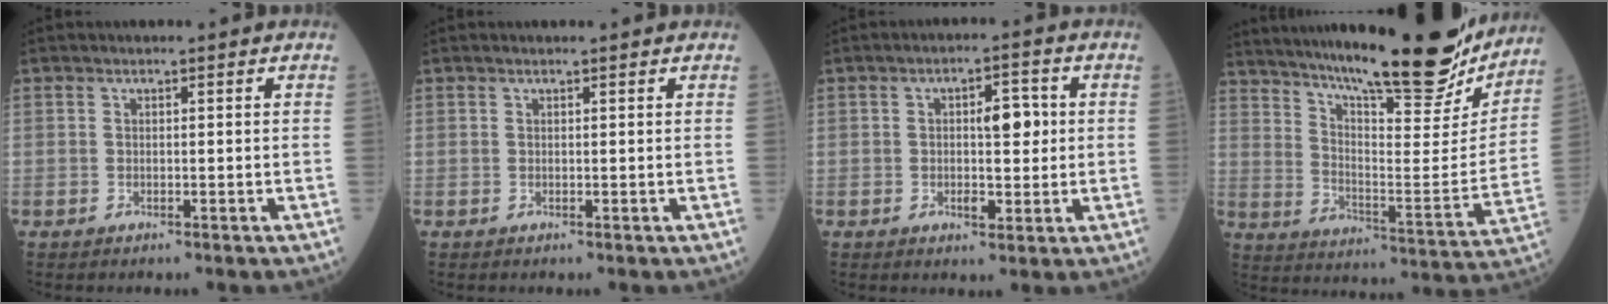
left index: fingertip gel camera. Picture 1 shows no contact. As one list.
[{"total": 1.1, "force": [1.0, 0.0, 0.4], "torque": [-0.010, 0.009, 0.014]}, {"total": 5.5, "force": [0.6, 2.4, 4.9], "torque": [-0.071, 0.009, 0.012]}, {"total": 28.0, "force": [23.5, 4.6, 14.6], "torque": [-0.241, -0.038, 0.328]}]